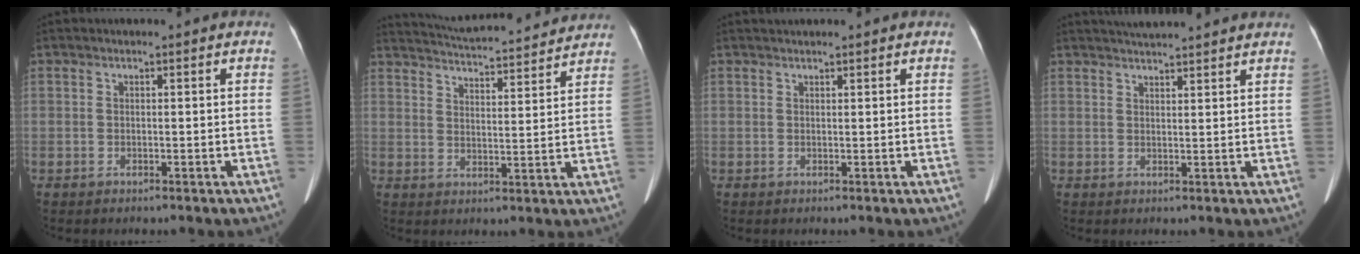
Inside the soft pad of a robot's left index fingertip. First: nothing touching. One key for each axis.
{"total": 18.1, "fx": 17.1, "fy": 1.9, "fz": 5.6, "tx": -0.095, "ty": 0.019, "tz": 0.234}
{"total": 1.7, "fx": 1.6, "fy": 0.2, "fz": 0.6, "tx": -0.007, "ty": 0.026, "tz": 0.028}
{"total": 8.0, "fx": 7.5, "fy": 0.3, "fz": 3.0, "tx": -0.047, "ty": 0.032, "tz": 0.094}